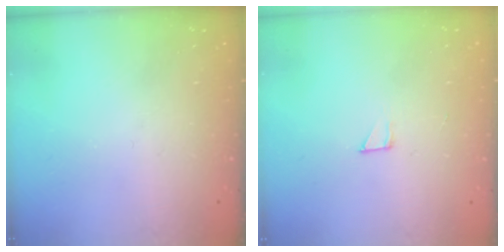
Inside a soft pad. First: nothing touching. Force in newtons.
{"total": 2.6, "press": 2.6, "slide": 0.1}